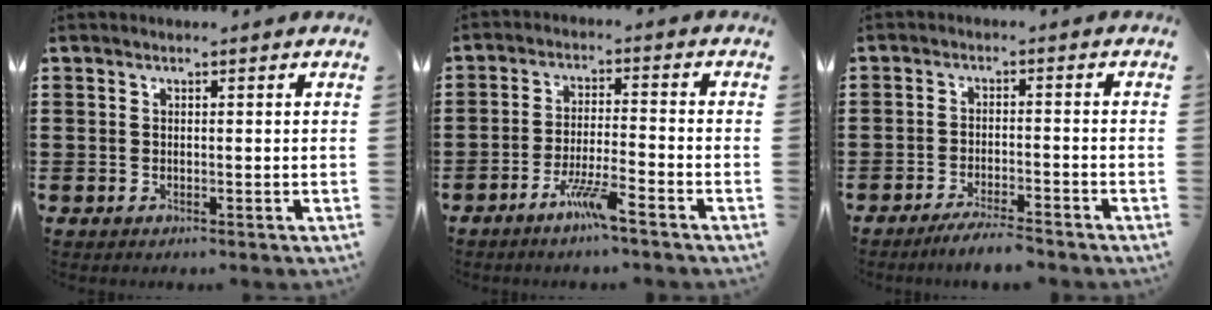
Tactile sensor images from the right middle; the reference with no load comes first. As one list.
[{"total": 5.9, "force": [-4.2, 0.2, 4.2], "torque": [-0.088, -0.010, -0.078]}, {"total": 4.0, "force": [-3.6, -0.1, 1.6], "torque": [-0.035, -0.007, -0.070]}]